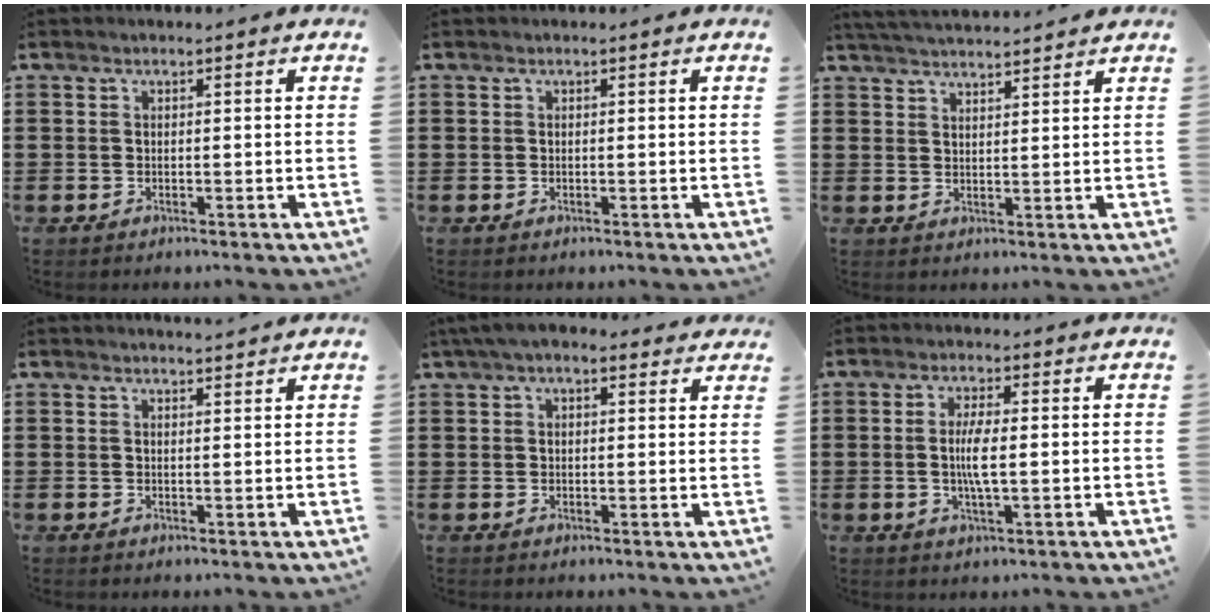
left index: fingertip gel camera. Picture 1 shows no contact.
{"total": 0.0}
{"total": 3.1, "force": [3.1, -0.3, 0.4], "torque": [-0.018, -0.009, 0.056]}
{"total": 1.6, "force": [1.6, 0.0, 0.4], "torque": [-0.011, 0.001, 0.030]}
{"total": 4.3, "force": [3.0, 1.5, 2.6], "torque": [-0.058, 0.003, 0.055]}
{"total": 4.8, "force": [0.0, 1.1, 4.6], "torque": [-0.099, -0.003, -0.008]}